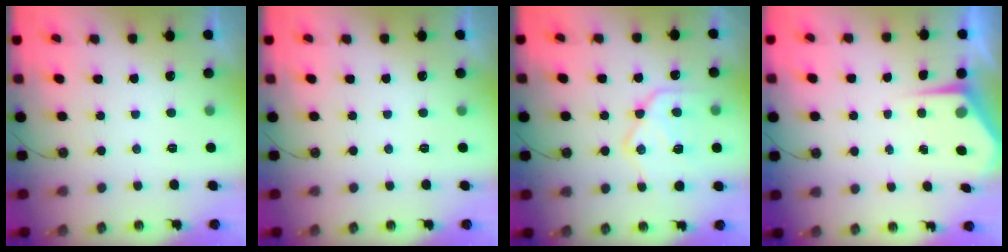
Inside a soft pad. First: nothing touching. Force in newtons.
{"total": 0.0}
{"total": 16.7, "press": 16.6, "slide": 1.3}
{"total": 5.1, "press": 5.1, "slide": 0.1}